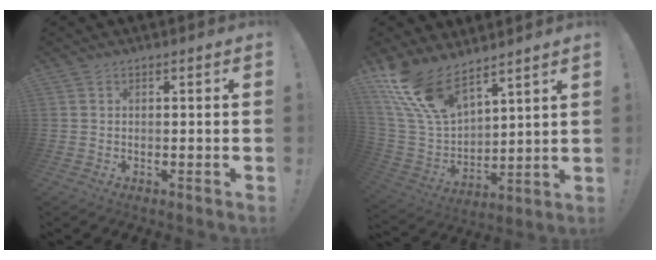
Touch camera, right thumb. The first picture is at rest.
{"total": 15.4, "force": [11.9, 6.6, 7.2], "torque": [-0.155, -0.084, 0.227]}